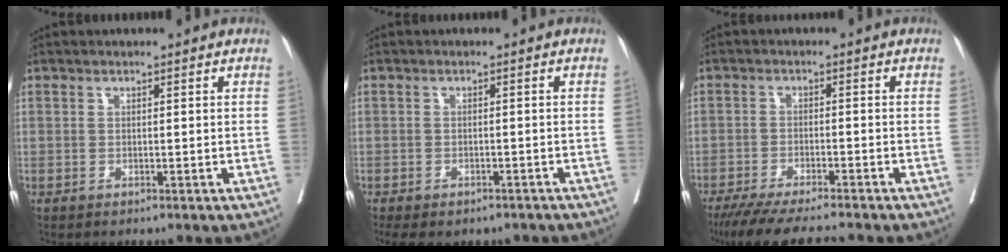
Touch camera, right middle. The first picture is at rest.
{"total": 9.4, "force": [-7.1, 4.5, 4.2], "torque": [-0.083, -0.003, -0.085]}
{"total": 10.6, "force": [-9.2, 0.7, 5.2], "torque": [-0.070, -0.024, -0.145]}